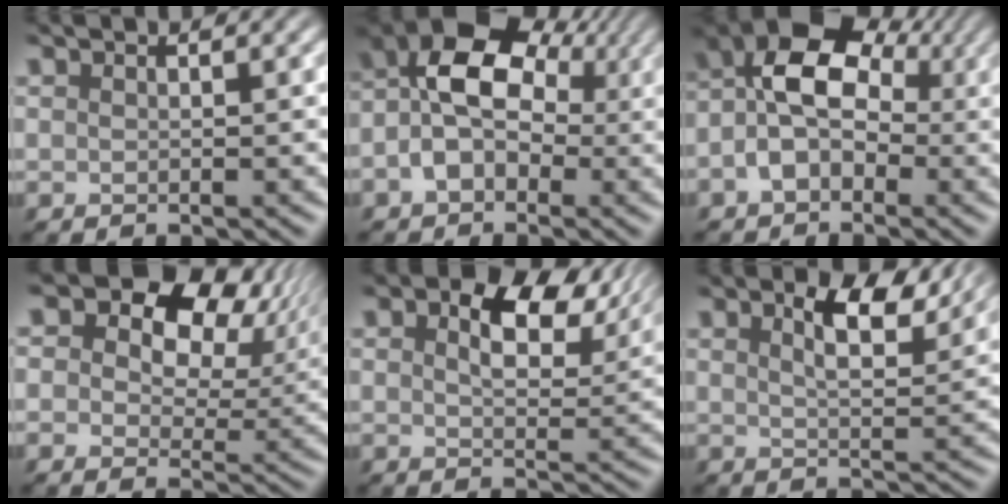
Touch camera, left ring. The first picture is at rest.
{"total": 7.2, "force": [-1.0, 4.9, 5.1], "torque": [-0.096, 0.008, -0.017]}
{"total": 6.7, "force": [-1.4, 4.6, 4.7], "torque": [-0.089, 0.011, -0.026]}
{"total": 10.8, "force": [3.8, 7.6, 6.7], "torque": [-0.105, 0.004, 0.065]}
{"total": 6.8, "force": [2.6, 4.2, 4.7], "torque": [-0.091, -0.009, 0.053]}
{"total": 4.3, "force": [2.2, 1.5, 3.4], "torque": [-0.076, -0.009, 0.050]}